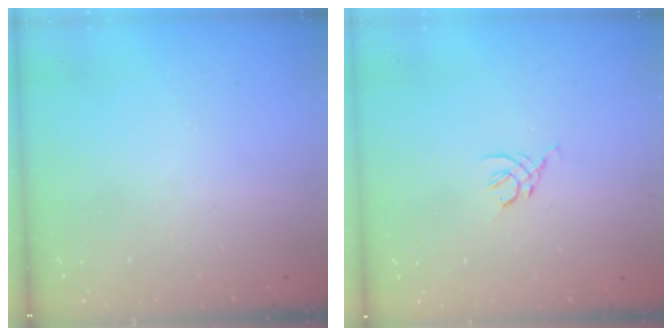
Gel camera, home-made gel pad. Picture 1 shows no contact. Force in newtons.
{"total": 2.5, "press": 2.5, "slide": 0.7}